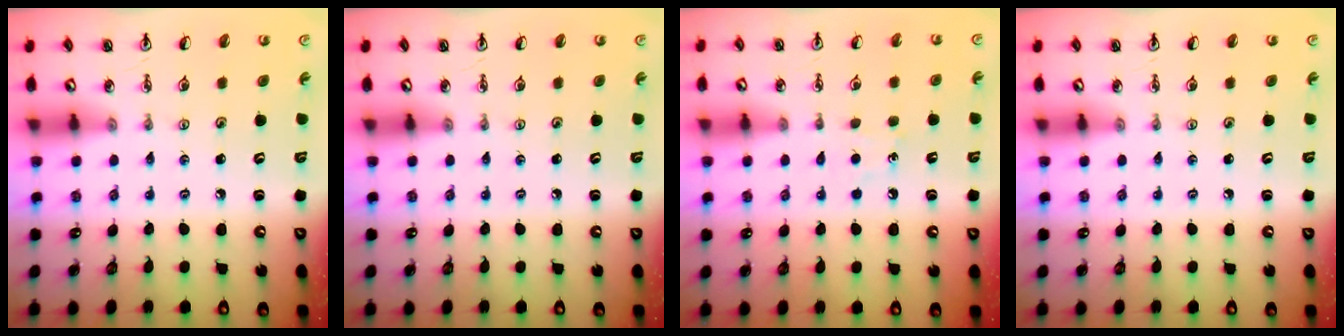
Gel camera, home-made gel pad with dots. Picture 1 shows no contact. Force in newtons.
{"total": 0.0}
{"total": 5.7, "press": 5.7, "slide": 0.8}
{"total": 0.0}